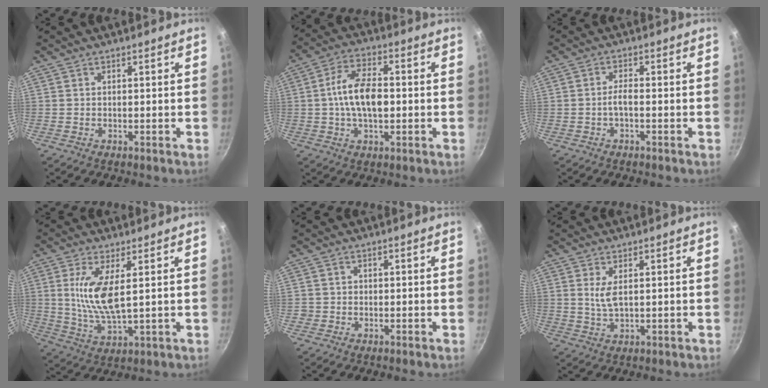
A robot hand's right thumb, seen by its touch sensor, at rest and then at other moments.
{"total": 10.4, "force": [-0.2, 5.4, 8.9], "torque": [-0.152, 0.024, -0.012]}
{"total": 2.2, "force": [-0.9, 0.6, 1.9], "torque": [-0.039, 0.013, -0.020]}
{"total": 9.7, "force": [2.1, 3.1, 8.9], "torque": [-0.184, -0.016, 0.048]}
{"total": 1.2, "force": [-0.3, 1.1, 0.2], "torque": [0.002, 0.005, -0.005]}
{"total": 3.4, "force": [0.9, 1.3, 3.0], "torque": [-0.061, -0.010, 0.020]}